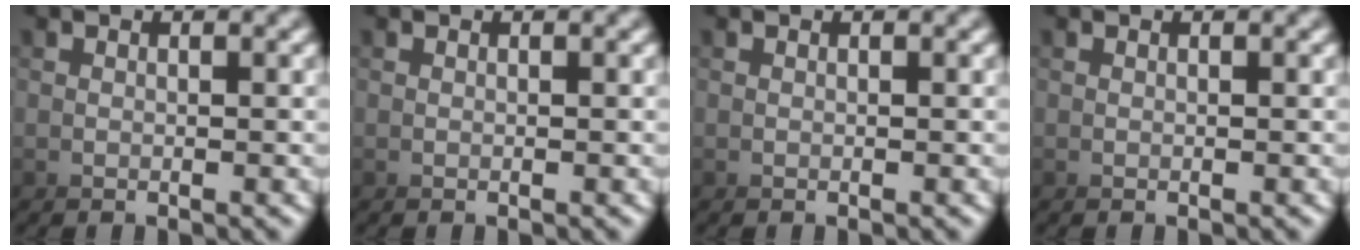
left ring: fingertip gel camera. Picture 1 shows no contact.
{"total": 0.0}
{"total": 0.0}
{"total": 0.0}